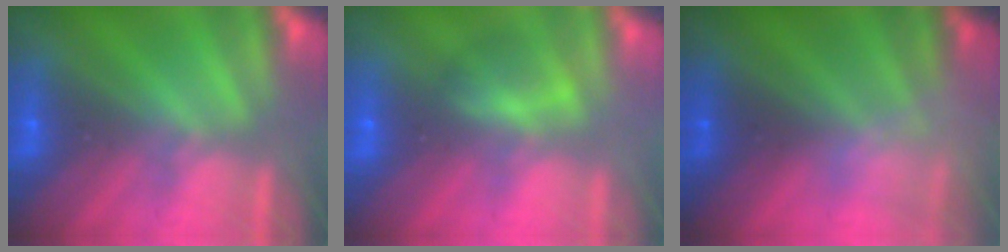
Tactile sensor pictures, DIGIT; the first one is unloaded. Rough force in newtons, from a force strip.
{"total": 2.1}
{"total": 2.3}